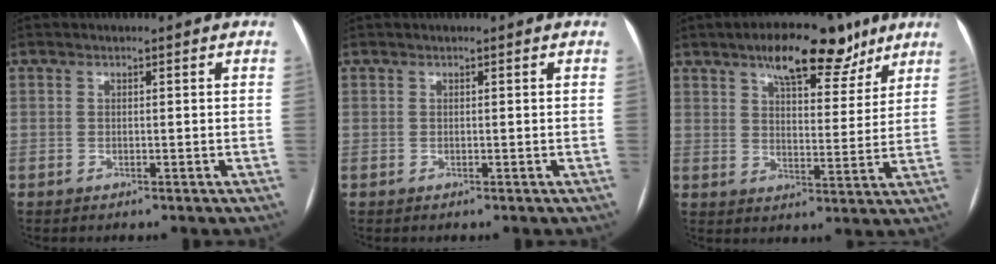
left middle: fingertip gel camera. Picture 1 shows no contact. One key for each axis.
{"total": 0.0}
{"total": 11.9, "fx": 8.2, "fy": 4.6, "fz": 7.2, "tx": -0.094, "ty": 0.014, "tz": 0.122}